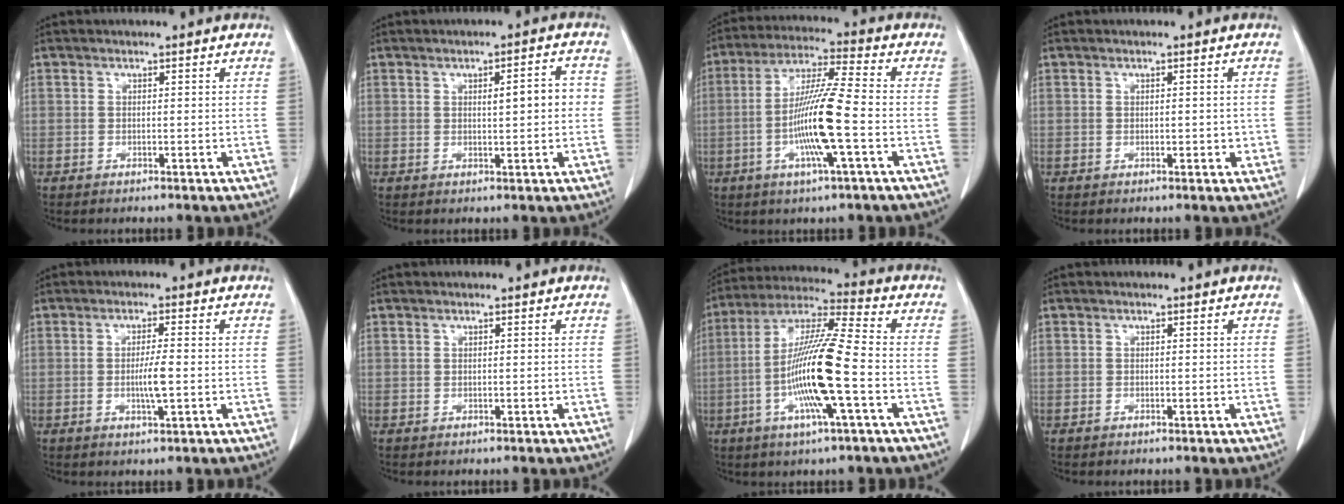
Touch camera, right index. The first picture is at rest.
{"total": 5.2, "force": [0.5, 1.5, 5.0], "torque": [-0.080, 0.016, 0.013]}
{"total": 13.0, "force": [-3.1, 0.2, 12.6], "torque": [-0.246, -0.006, -0.064]}
{"total": 2.2, "force": [-0.1, 1.3, 1.8], "torque": [-0.033, 0.004, 0.002]}
{"total": 4.3, "force": [-0.7, 0.7, 4.2], "torque": [-0.082, -0.004, -0.009]}
{"total": 0.0}
{"total": 16.0, "force": [-3.8, 0.7, 15.5], "torque": [-0.307, -0.004, -0.077]}
{"total": 0.6, "force": [-0.3, 0.4, 0.3], "torque": [-0.008, 0.001, -0.005]}